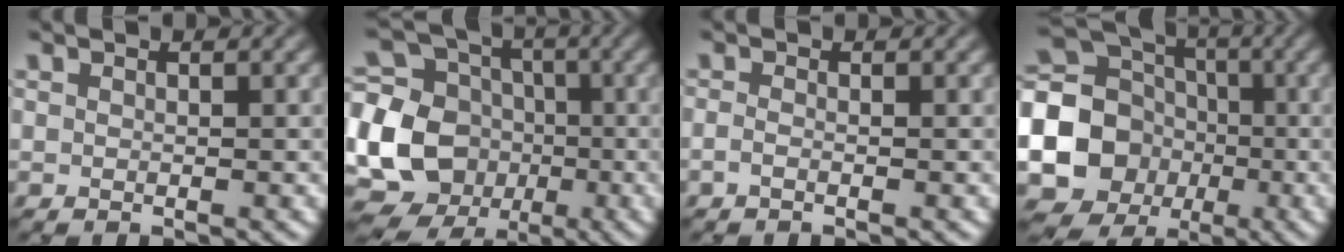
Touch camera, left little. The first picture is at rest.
{"total": 13.6, "force": [-3.1, 12.1, 5.3], "torque": [-0.142, -0.012, -0.070]}
{"total": 0.9, "force": [-0.7, 0.1, 0.6], "torque": [-0.012, -0.007, -0.017]}
{"total": 18.3, "force": [-4.0, 17.1, 5.3], "torque": [-0.135, -0.019, -0.105]}